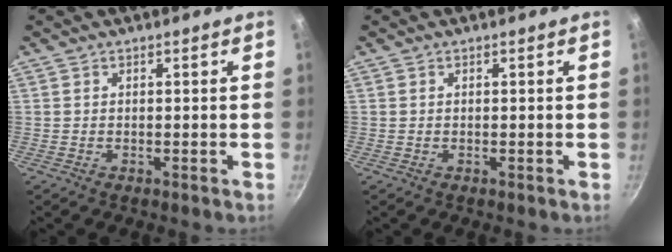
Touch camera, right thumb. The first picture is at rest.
{"total": 0.0}